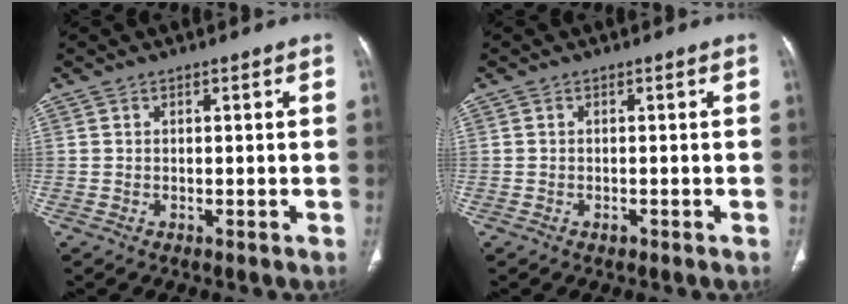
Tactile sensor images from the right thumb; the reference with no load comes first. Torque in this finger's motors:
{"motor_torque": [0.03, 0.20, -0.18, 0.06, 0.04]}